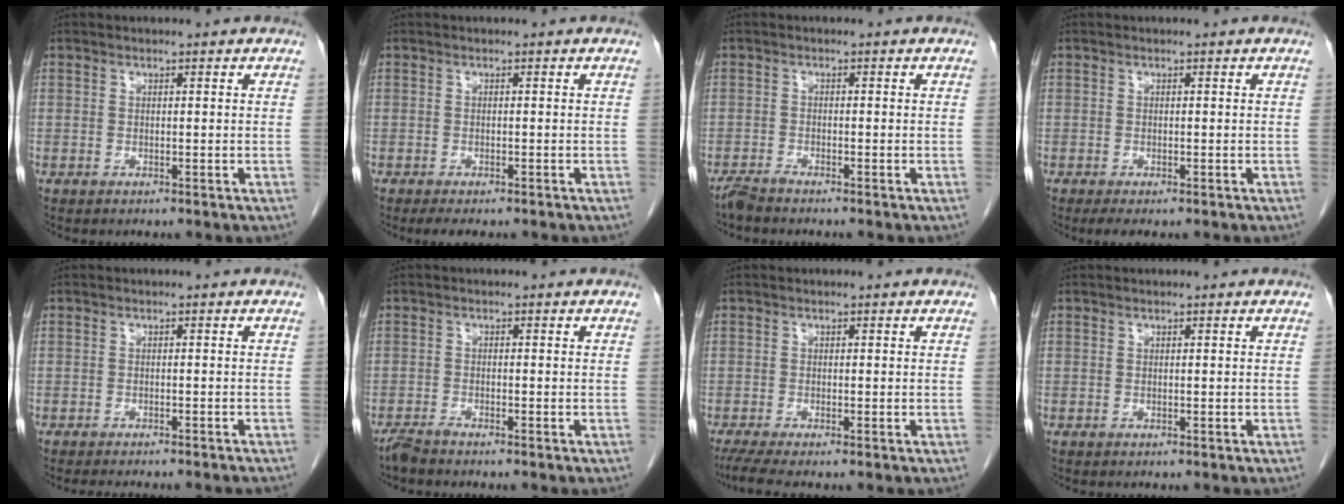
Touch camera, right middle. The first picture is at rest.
{"total": 3.5, "force": [-2.7, 1.1, 1.9], "torque": [-0.027, -0.009, -0.036]}
{"total": 1.8, "force": [-1.7, -0.1, 0.6], "torque": [-0.017, -0.005, -0.034]}
{"total": 2.5, "force": [-1.8, 0.8, 1.6], "torque": [-0.026, -0.008, -0.024]}
{"total": 9.8, "force": [-8.9, 1.0, 4.0], "torque": [-0.037, -0.014, -0.102]}
{"total": 1.8, "force": [-1.7, 0.0, 0.6], "torque": [-0.017, -0.004, -0.033]}
{"total": 3.5, "force": [-2.6, 0.0, 2.3], "torque": [-0.044, -0.011, -0.050]}
{"total": 0.0}